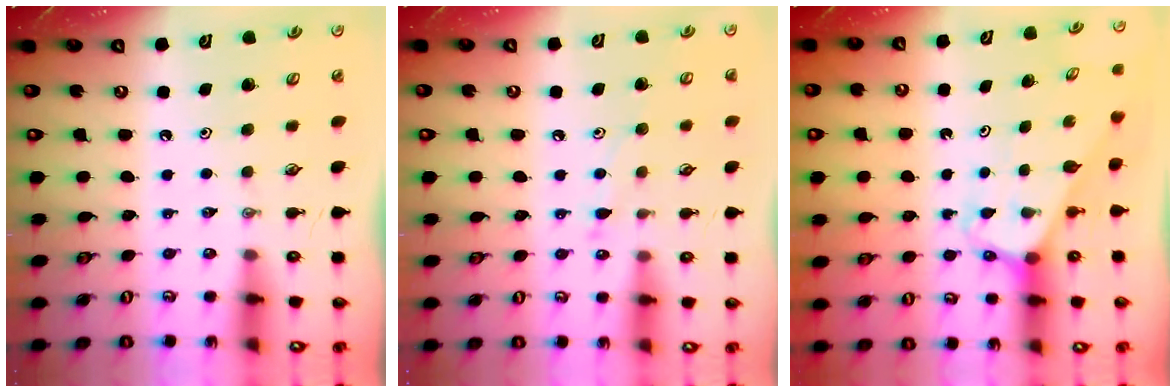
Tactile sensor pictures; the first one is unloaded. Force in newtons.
{"total": 5.8, "press": 5.8, "slide": 0.6}
{"total": 3.1, "press": 3.1, "slide": 0.2}